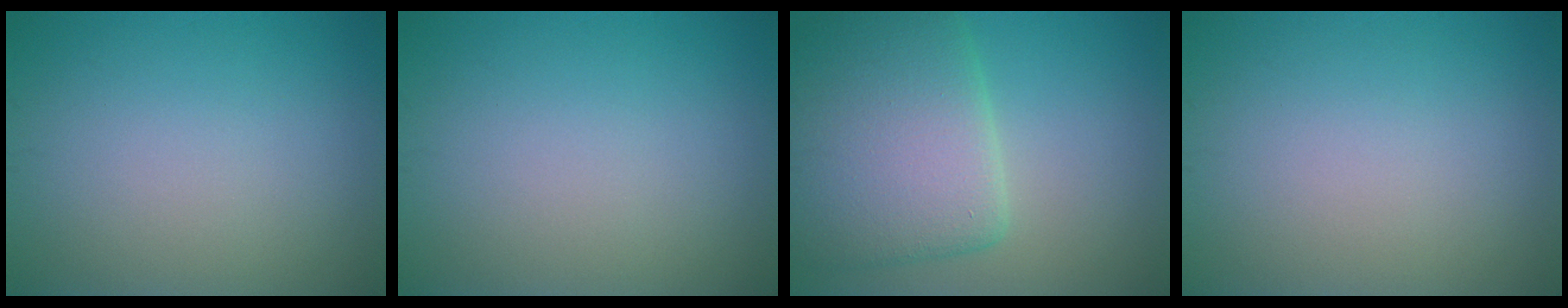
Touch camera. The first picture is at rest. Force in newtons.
{"total": 0.0}
{"total": 8.8, "press": 8.7, "slide": 1.0}
{"total": 0.0}